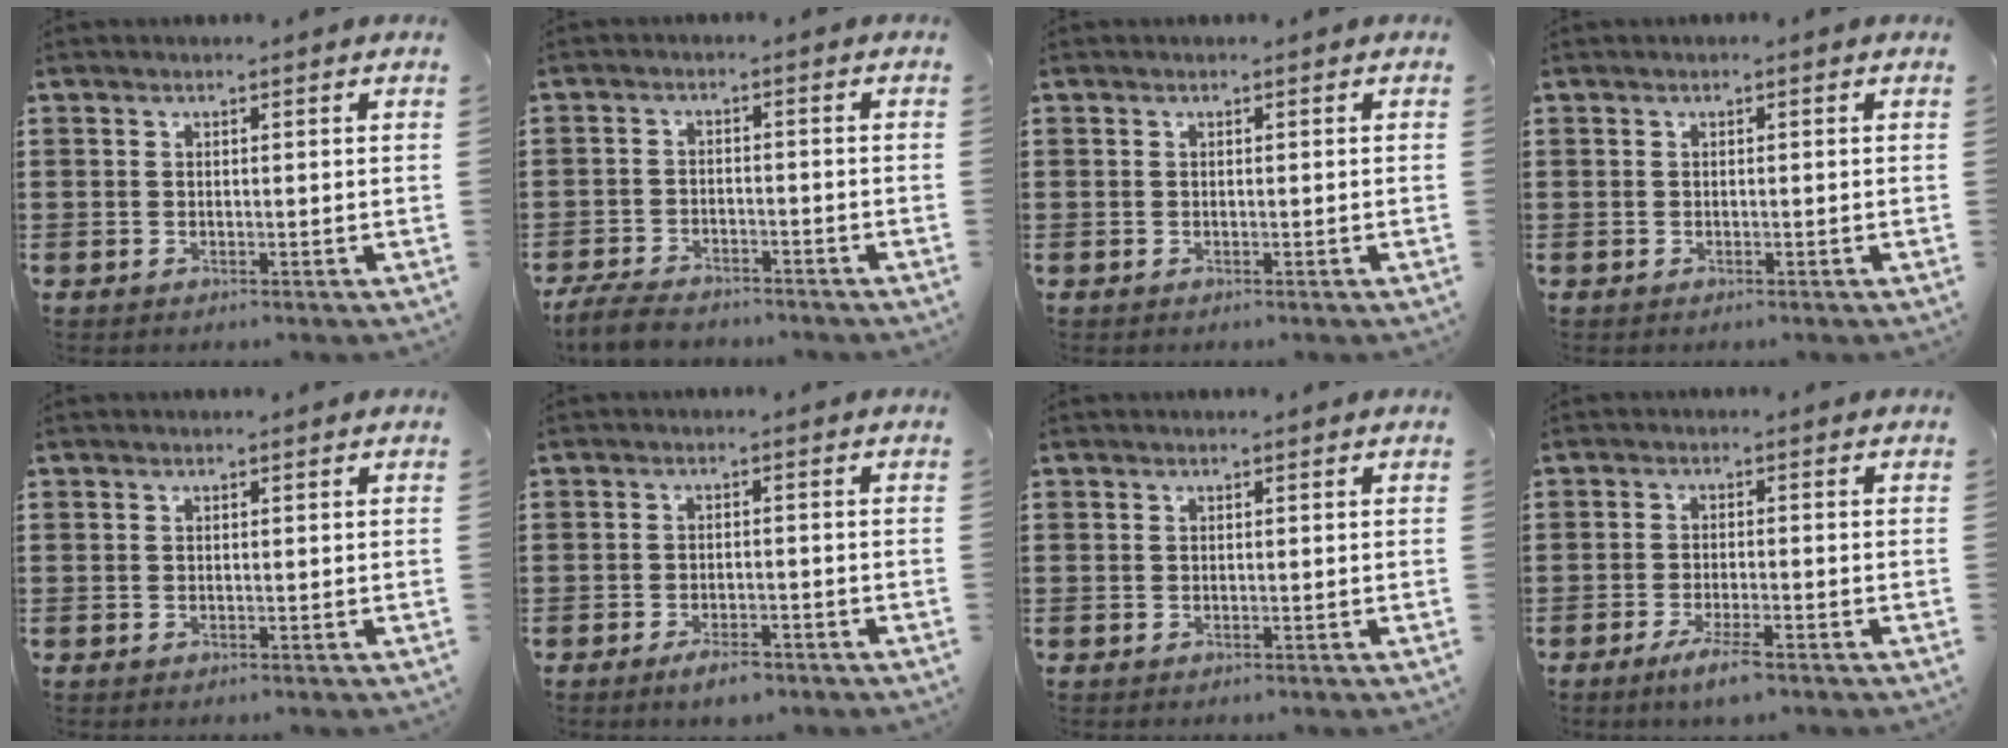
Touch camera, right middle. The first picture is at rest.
{"total": 4.5, "force": [-4.2, 0.9, 1.4], "torque": [-0.039, -0.003, -0.086]}
{"total": 0.0}
{"total": 0.0}
{"total": 0.0}
{"total": 2.9, "force": [-2.1, 0.9, 1.8], "torque": [-0.035, 0.002, -0.040]}
{"total": 0.0}
{"total": 3.6, "force": [-2.3, 0.3, 2.8], "torque": [-0.057, -0.008, -0.043]}